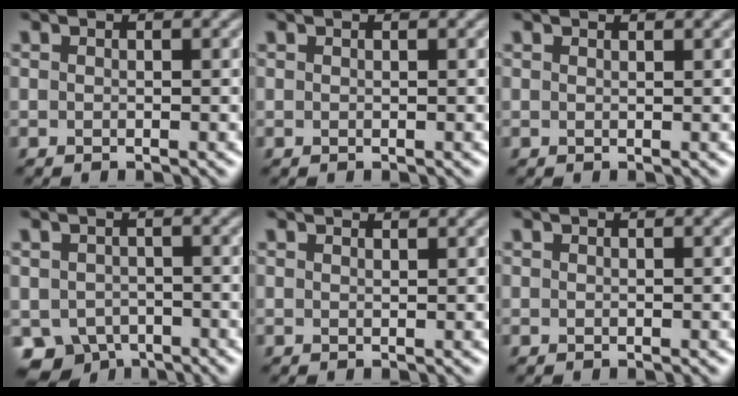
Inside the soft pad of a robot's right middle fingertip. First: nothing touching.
{"total": 0.0}
{"total": 0.7, "force": [0.7, 0.0, 0.0], "torque": [-0.002, -0.002, 0.011]}
{"total": 4.6, "force": [-2.7, 3.2, 1.8], "torque": [-0.031, -0.016, -0.047]}
{"total": 1.2, "force": [1.2, 0.0, 0.2], "torque": [-0.005, -0.001, 0.016]}
{"total": 0.0}